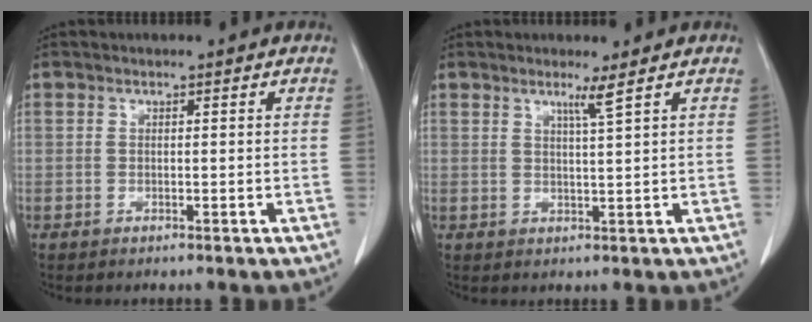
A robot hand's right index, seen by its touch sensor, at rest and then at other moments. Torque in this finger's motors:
{"motor_torque": [-0.01, 0.10, 0.04, 0.01]}